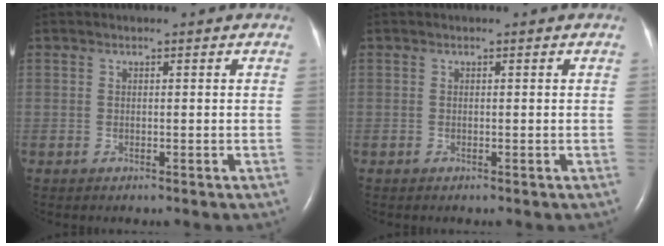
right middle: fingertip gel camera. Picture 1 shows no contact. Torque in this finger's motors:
{"motor_torque": [0.12, -0.11, -0.03, 0.00]}